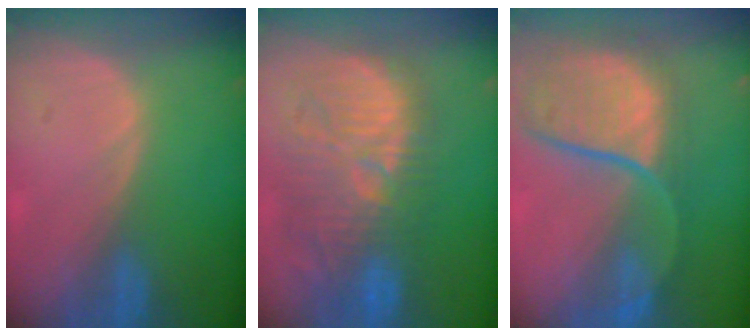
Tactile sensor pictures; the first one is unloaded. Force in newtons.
{"total": 12.6, "press": 12.0, "slide": 4.1}
{"total": 11.7, "press": 9.8, "slide": 6.4}